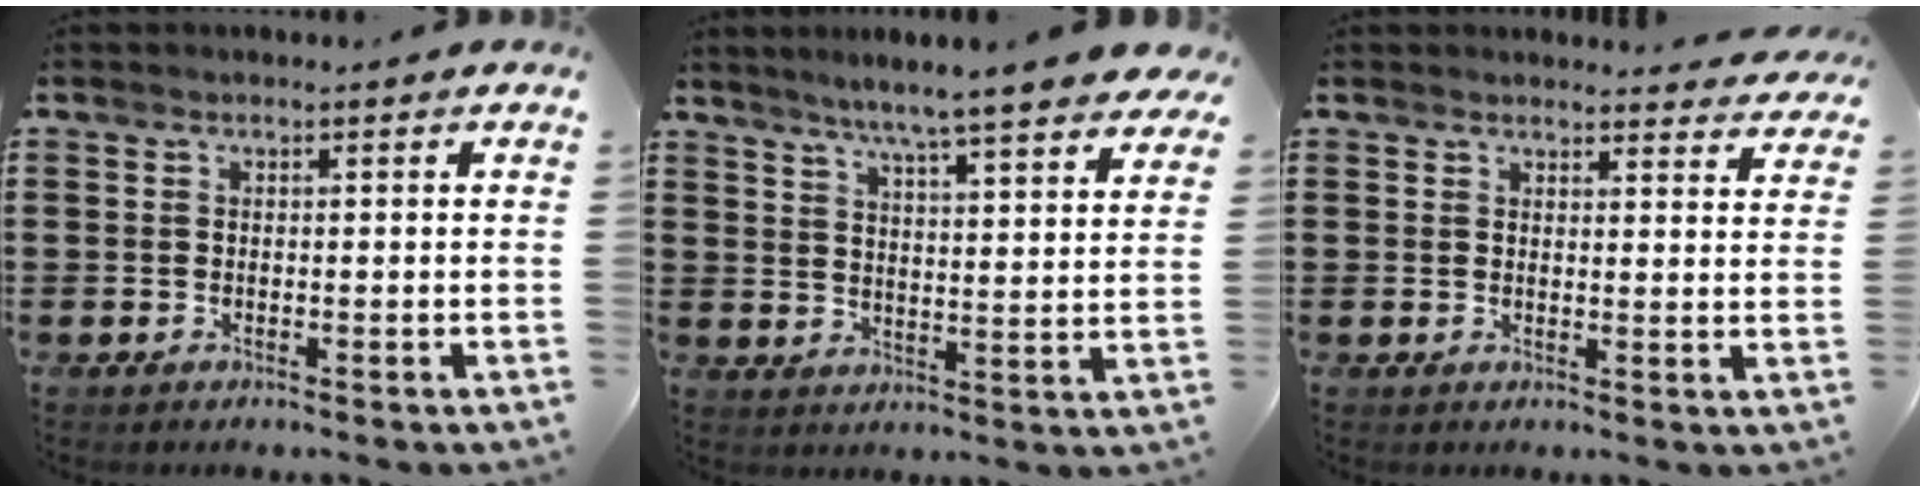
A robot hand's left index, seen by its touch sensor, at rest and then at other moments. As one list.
[{"total": 5.9, "force": [5.3, -0.9, 2.5], "torque": [-0.073, -0.033, 0.086]}, {"total": 2.6, "force": [2.6, 0.2, 0.3], "torque": [-0.005, -0.012, 0.046]}]